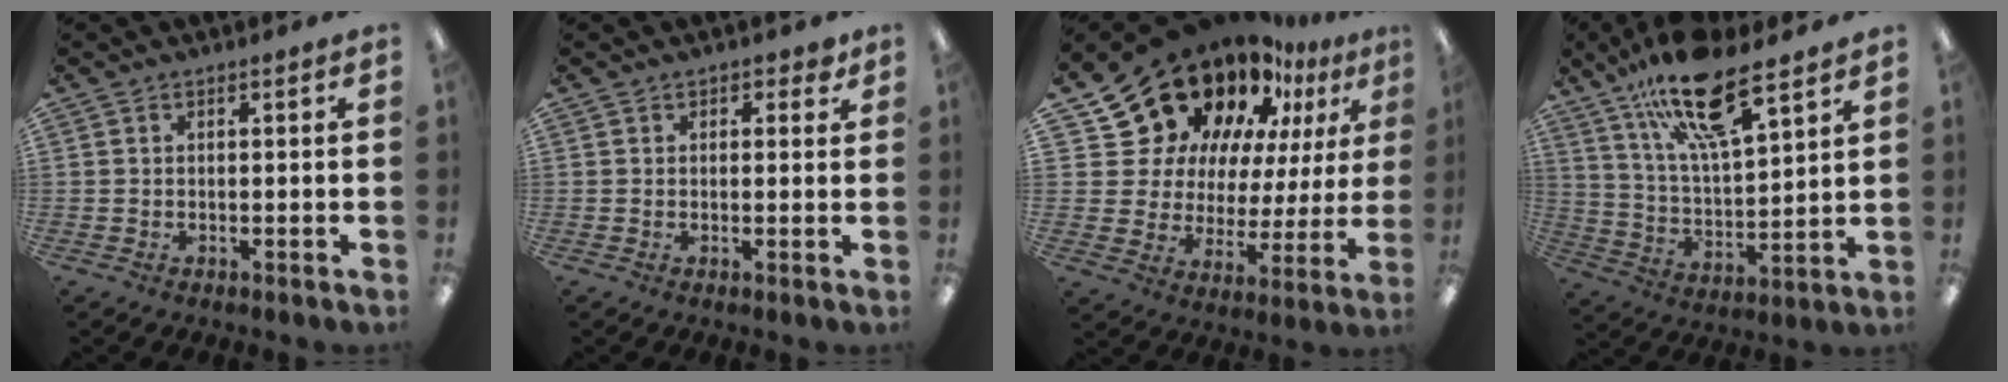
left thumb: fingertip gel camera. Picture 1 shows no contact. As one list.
[{"total": 1.7, "force": [1.0, 1.2, 0.7], "torque": [-0.006, 0.001, 0.017]}, {"total": 21.4, "force": [16.3, 12.1, 6.8], "torque": [-0.139, -0.115, 0.312]}, {"total": 18.9, "force": [12.9, 5.9, 12.5], "torque": [-0.216, -0.066, 0.218]}]